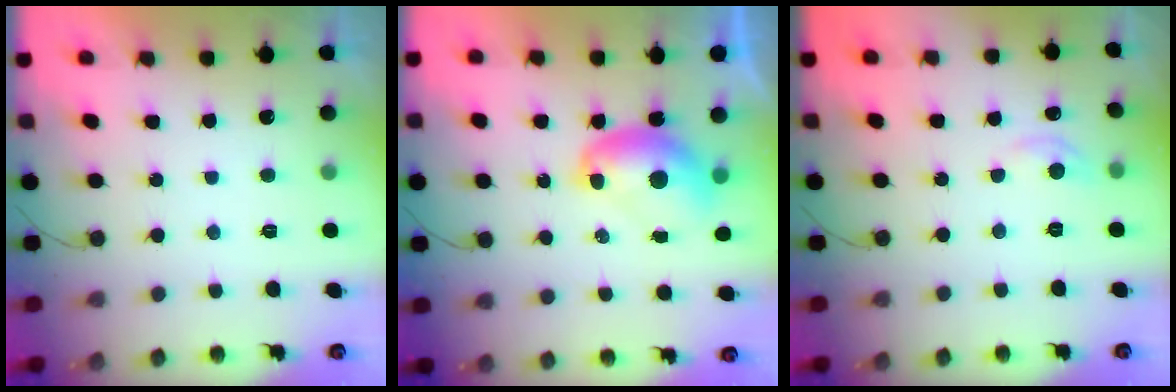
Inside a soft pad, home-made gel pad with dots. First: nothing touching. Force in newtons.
{"total": 8.3, "press": 8.2, "slide": 1.1}
{"total": 4.5, "press": 4.4, "slide": 0.6}